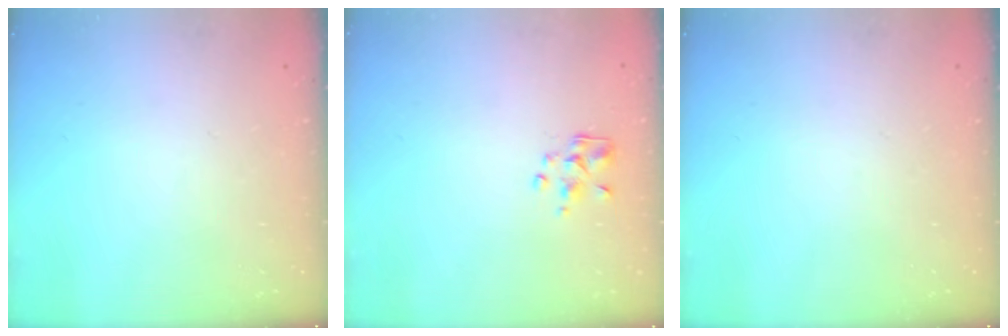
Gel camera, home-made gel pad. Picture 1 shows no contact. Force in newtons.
{"total": 2.5, "press": 2.4, "slide": 0.7}
{"total": 0.0}